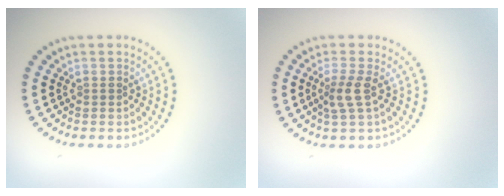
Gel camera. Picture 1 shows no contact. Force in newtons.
{"total": 2.1, "press": 1.6, "slide": 1.3}